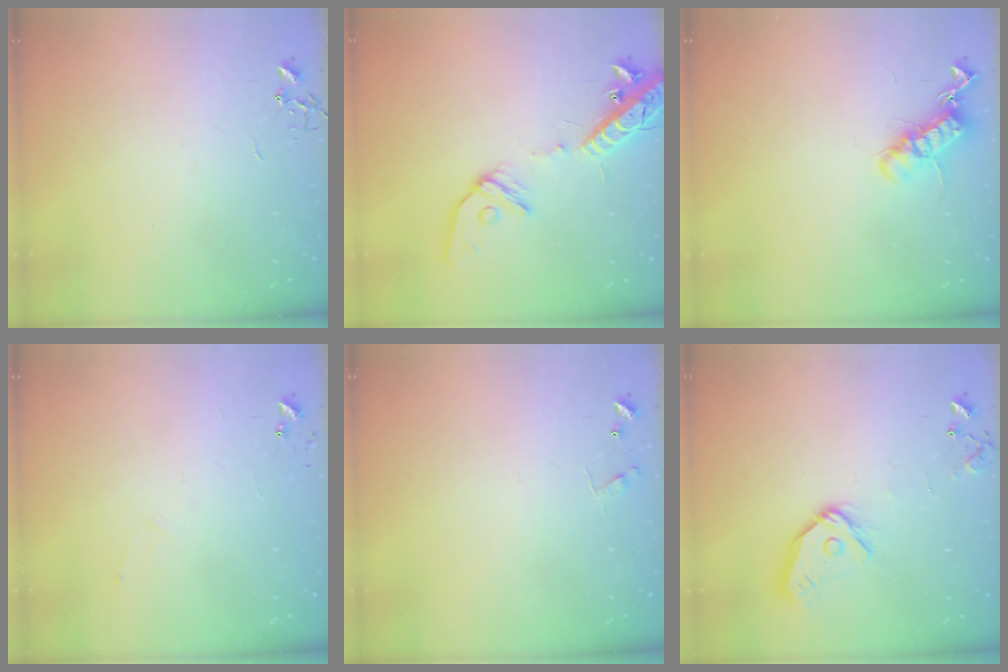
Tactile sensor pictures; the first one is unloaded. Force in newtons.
{"total": 16.7, "press": 16.3, "slide": 3.5}
{"total": 12.9, "press": 12.9, "slide": 0.3}
{"total": 4.8, "press": 4.8, "slide": 0.5}
{"total": 7.7, "press": 7.7, "slide": 0.3}
{"total": 13.4, "press": 13.2, "slide": 1.8}